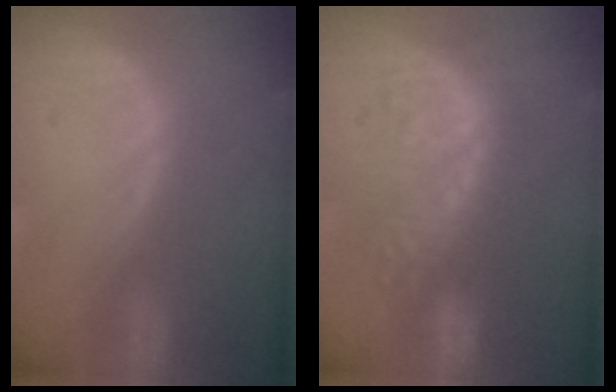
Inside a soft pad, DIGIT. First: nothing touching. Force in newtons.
{"total": 8.9, "press": 8.6, "slide": 2.0}